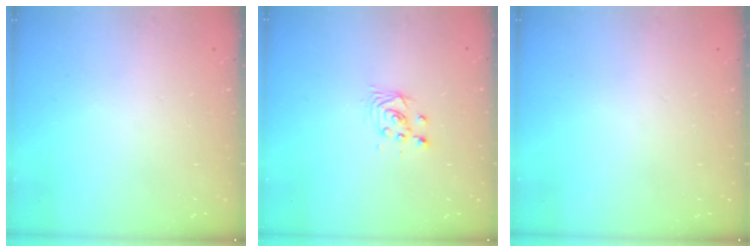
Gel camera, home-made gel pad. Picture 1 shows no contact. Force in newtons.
{"total": 2.9, "press": 2.9, "slide": 0.1}
{"total": 0.0}